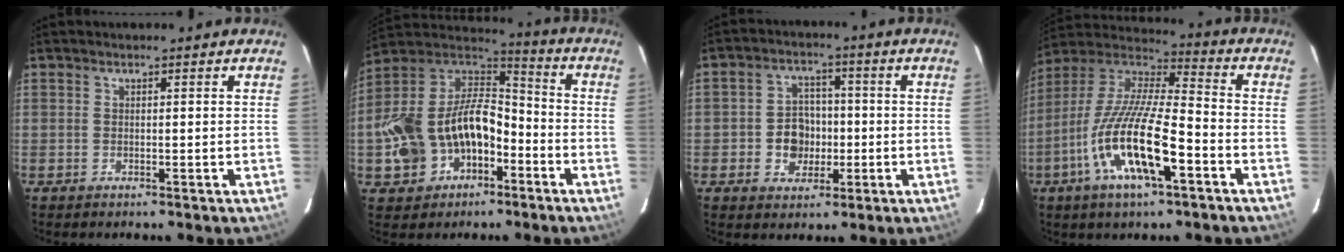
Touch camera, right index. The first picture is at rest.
{"total": 19.9, "force": [-6.9, 14.1, 12.3], "torque": [-0.291, 0.024, -0.100]}
{"total": 7.1, "force": [-1.7, 6.1, 3.1], "torque": [-0.073, 0.019, -0.022]}
{"total": 18.6, "force": [-7.5, 4.6, 16.3], "torque": [-0.321, -0.021, -0.149]}